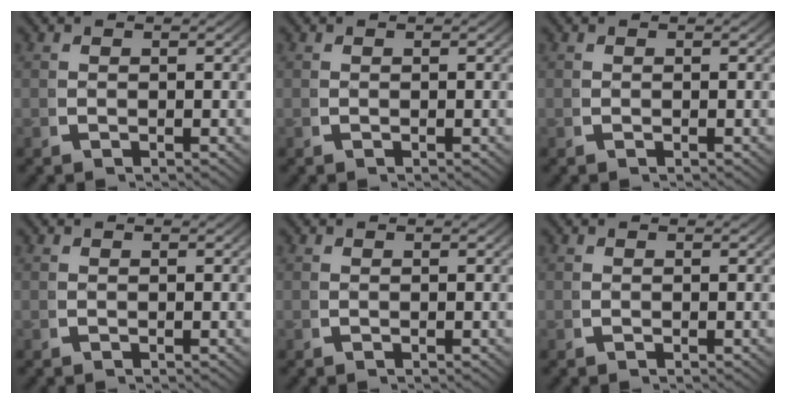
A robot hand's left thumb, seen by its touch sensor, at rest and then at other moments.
{"total": 0.0}
{"total": 0.0}
{"total": 0.0}
{"total": 0.0}
{"total": 0.0}